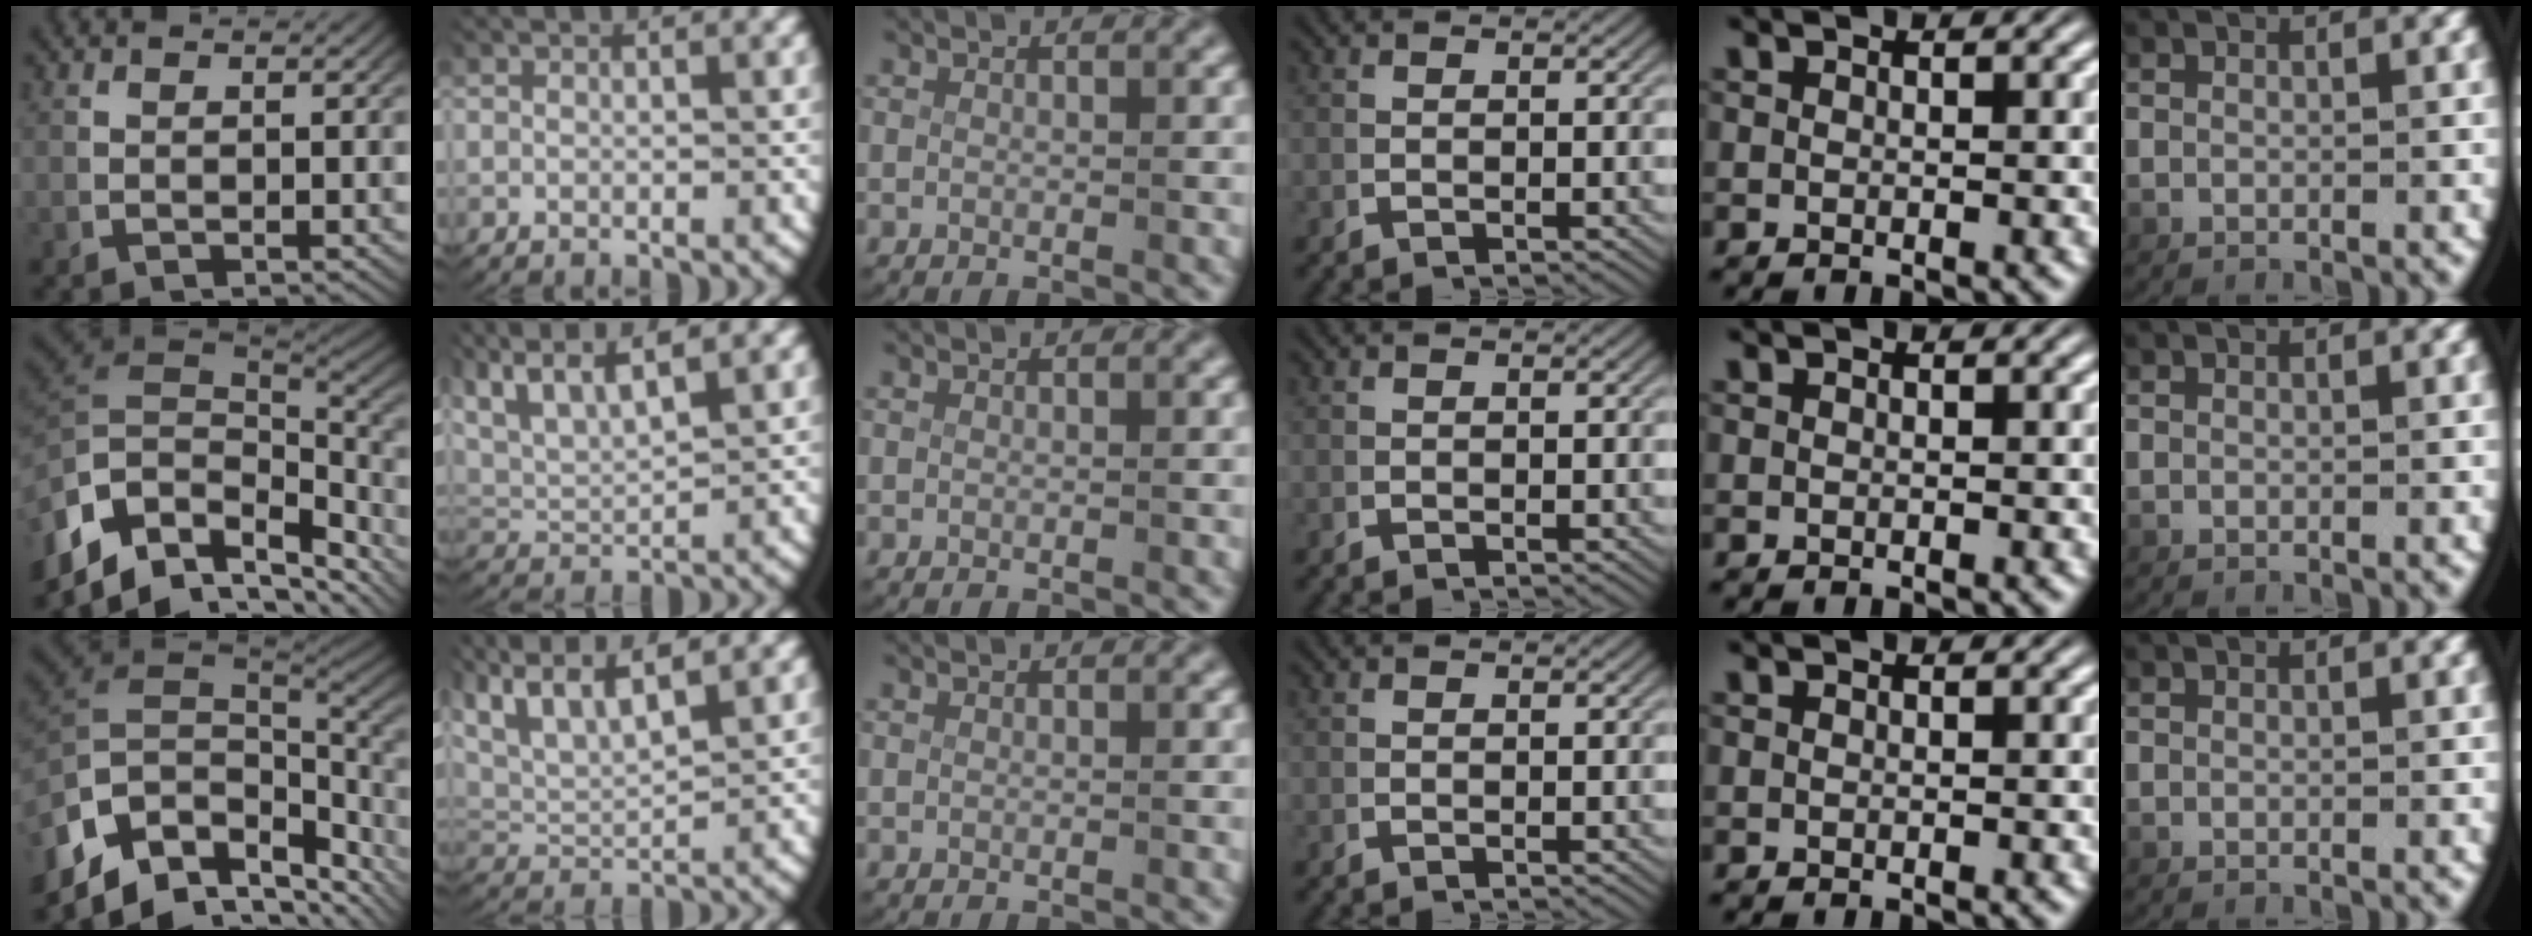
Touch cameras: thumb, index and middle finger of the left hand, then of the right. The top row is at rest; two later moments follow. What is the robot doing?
{"motion": "lift_and_place", "object": "coat"}